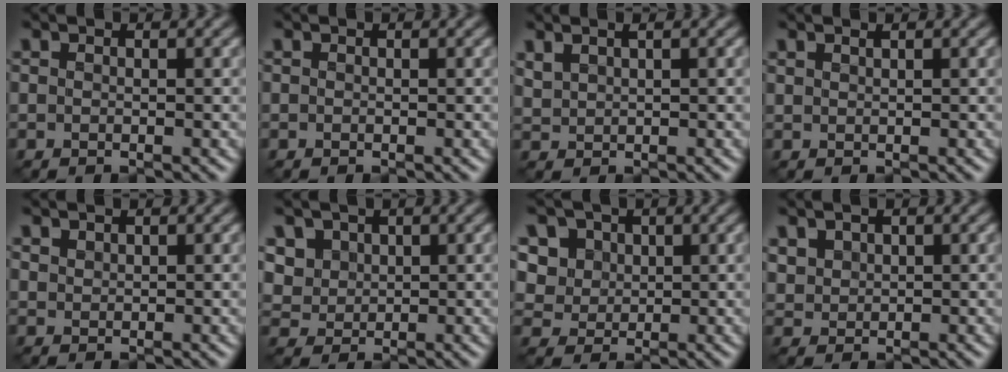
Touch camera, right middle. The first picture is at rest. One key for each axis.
{"total": 0.0}
{"total": 1.8, "fx": 1.3, "fy": 0.7, "fz": 1.0, "tx": -0.022, "ty": 0.005, "tz": 0.027}
{"total": 0.7, "fx": 0.6, "fy": 0.1, "fz": 0.3, "tx": -0.005, "ty": -0.001, "tz": 0.012}
{"total": 0.9, "fx": 0.8, "fy": 0.4, "fz": 0.2, "tx": -0.005, "ty": 0.000, "tz": 0.021}
{"total": 4.3, "fx": 1.9, "fy": 3.4, "fz": 1.8, "tx": -0.067, "ty": 0.005, "tz": 0.050}
{"total": 6.5, "fx": 2.6, "fy": 5.4, "fz": 2.5, "tx": -0.062, "ty": 0.005, "tz": 0.038}
{"total": 2.4, "fx": 1.4, "fy": 1.8, "fz": 0.9, "tx": -0.033, "ty": 0.001, "tz": 0.036}